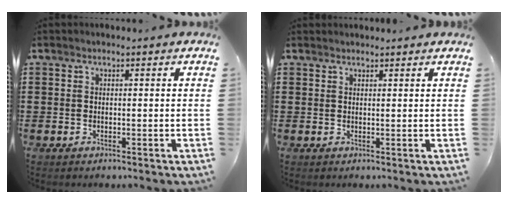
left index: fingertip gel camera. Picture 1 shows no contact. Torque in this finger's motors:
{"motor_torque": [1.11, -0.61, 0.19, 0.00]}